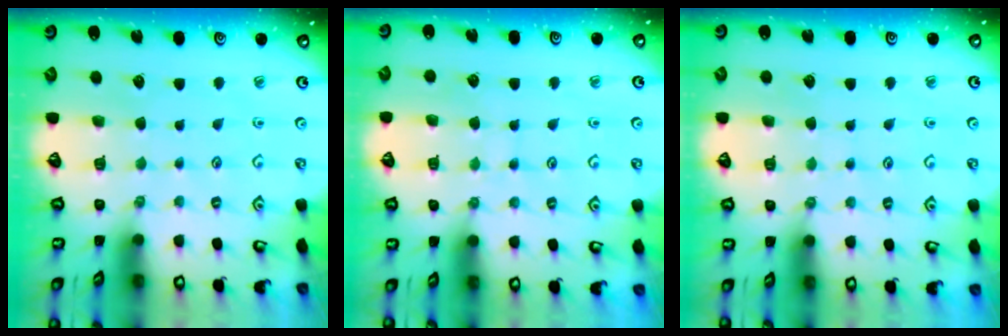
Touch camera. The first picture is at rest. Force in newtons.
{"total": 6.6, "press": 6.5, "slide": 0.6}
{"total": 2.8, "press": 2.8, "slide": 0.5}